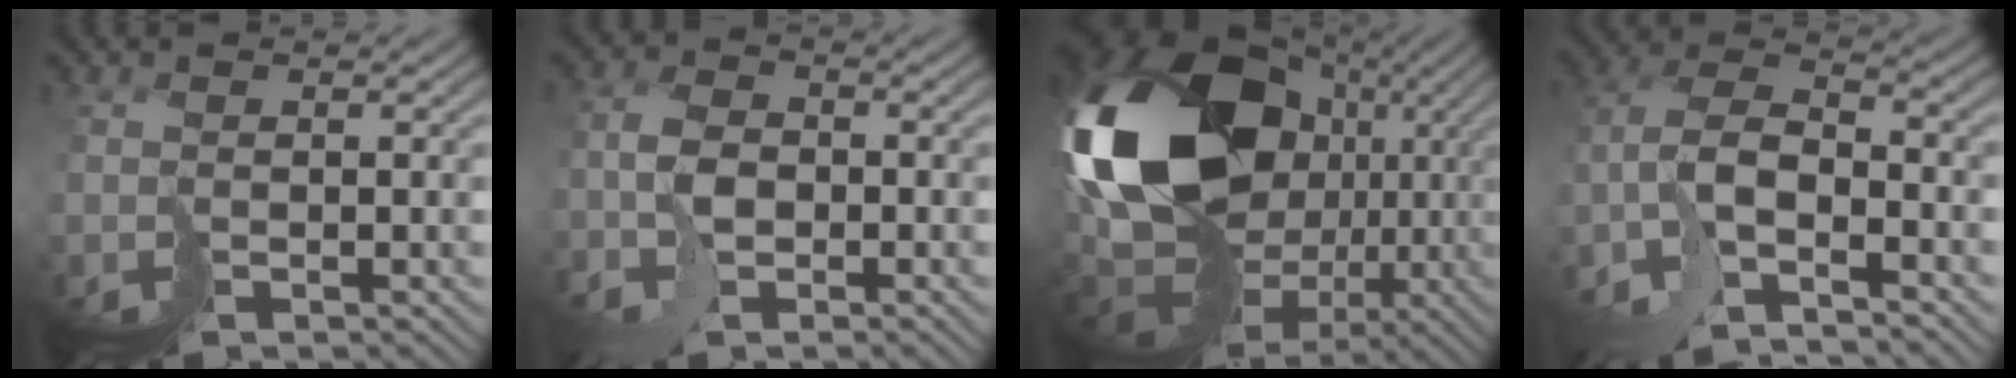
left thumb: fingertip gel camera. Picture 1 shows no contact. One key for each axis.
{"total": 4.1, "fx": -1.7, "fy": 2.4, "fz": 2.8, "tx": -0.060, "ty": 0.004, "tz": -0.042}
{"total": 22.1, "fx": 1.1, "fy": 15.6, "fz": 15.7, "tx": -0.363, "ty": -0.008, "tz": 0.025}
{"total": 8.2, "fx": -5.0, "fy": 2.4, "fz": 6.0, "tx": -0.117, "ty": 0.004, "tz": -0.110}